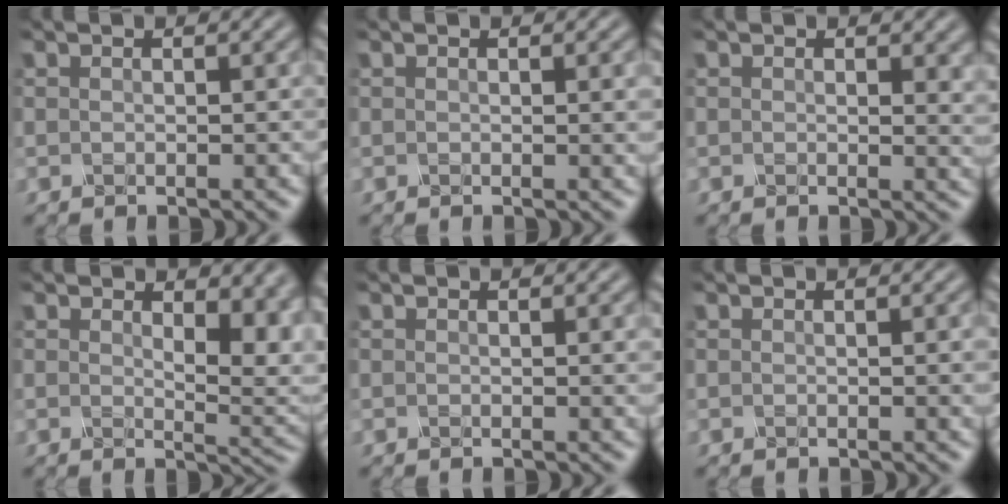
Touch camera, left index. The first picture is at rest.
{"total": 1.1, "force": [0.3, 0.1, 1.1], "torque": [-0.013, -0.004, 0.006]}
{"total": 2.1, "force": [0.8, 1.0, 1.7], "torque": [-0.018, -0.005, 0.010]}
{"total": 5.6, "force": [1.8, 2.9, 4.5], "torque": [-0.056, -0.013, 0.037]}
{"total": 0.7, "force": [0.2, 0.0, 0.7], "torque": [-0.008, -0.004, 0.005]}
{"total": 1.0, "force": [0.2, 0.1, 0.9], "torque": [-0.010, -0.004, 0.004]}